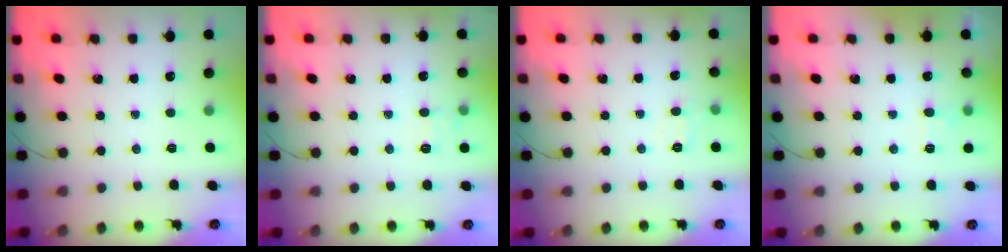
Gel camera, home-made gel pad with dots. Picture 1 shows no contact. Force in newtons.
{"total": 5.8, "press": 5.6, "slide": 1.5}
{"total": 5.0, "press": 4.9, "slide": 1.1}
{"total": 3.5, "press": 3.2, "slide": 1.4}